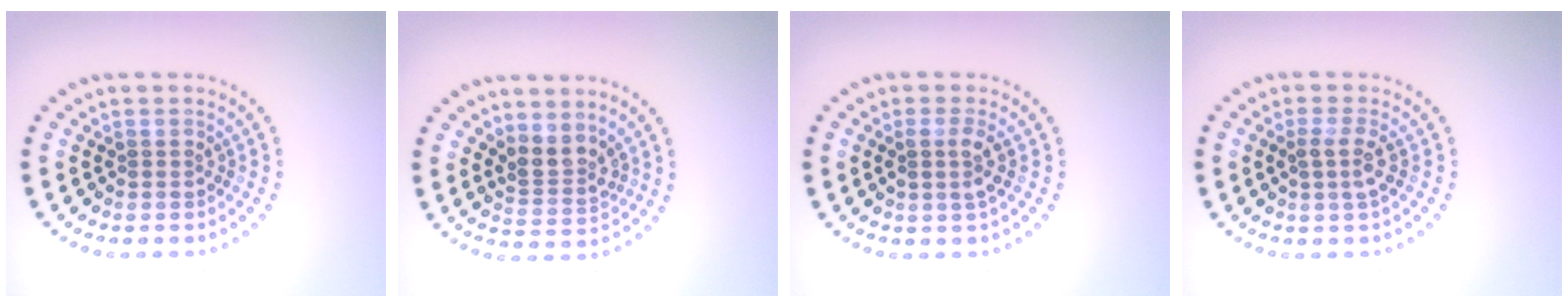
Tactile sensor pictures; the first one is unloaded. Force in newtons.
{"total": 2.6, "press": 1.9, "slide": 1.8}
{"total": 1.3, "press": 1.1, "slide": 0.7}
{"total": 1.7, "press": 1.3, "slide": 1.0}